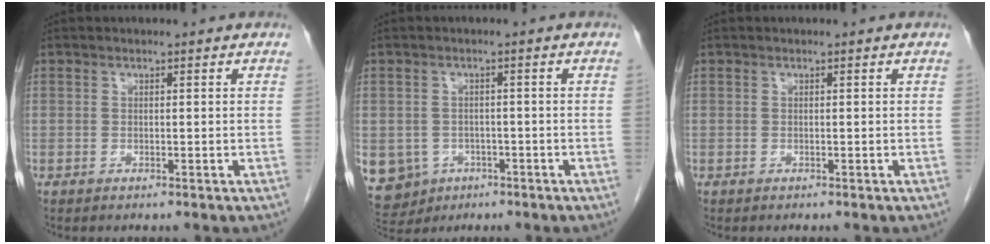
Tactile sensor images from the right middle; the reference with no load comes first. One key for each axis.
{"total": 10.0, "fx": -3.7, "fy": 8.9, "fz": 2.7, "tx": -0.088, "ty": 0.003, "tz": -0.043}
{"total": 0.0}